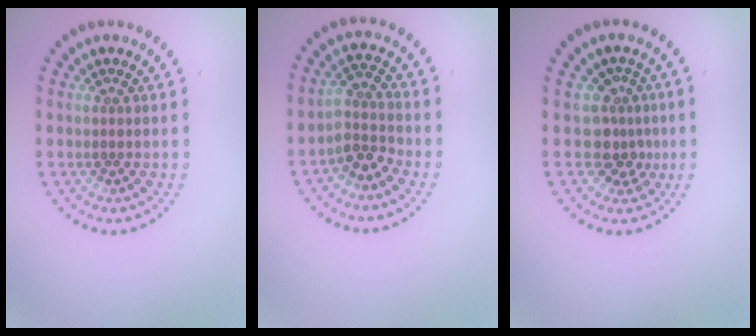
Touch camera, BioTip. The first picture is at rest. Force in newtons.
{"total": 2.6, "press": 2.0, "slide": 1.7}
{"total": 2.8, "press": 2.0, "slide": 2.0}